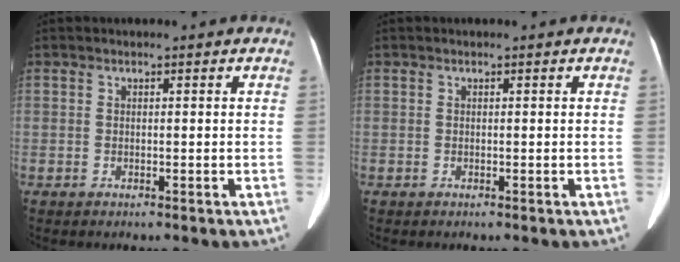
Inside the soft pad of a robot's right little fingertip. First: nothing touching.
{"total": 0.0}